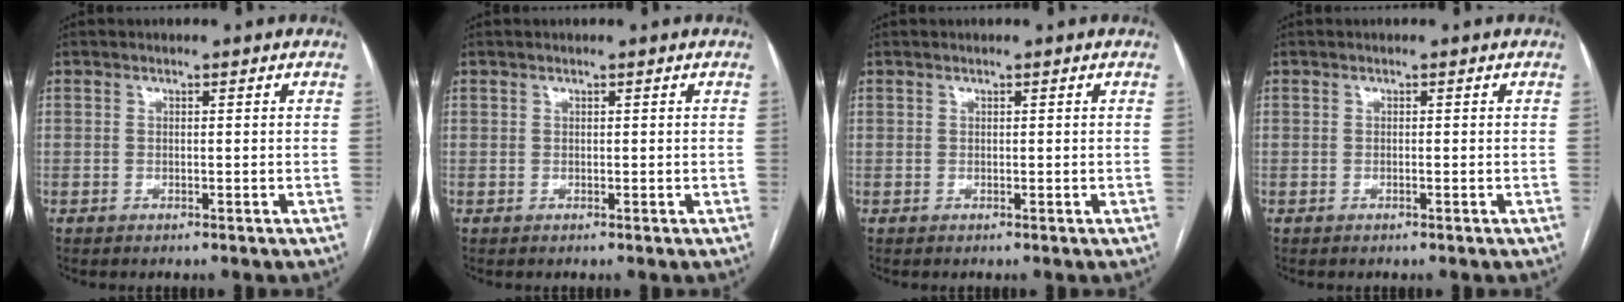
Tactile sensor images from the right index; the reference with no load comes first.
{"total": 0.0}
{"total": 0.0}
{"total": 0.0}